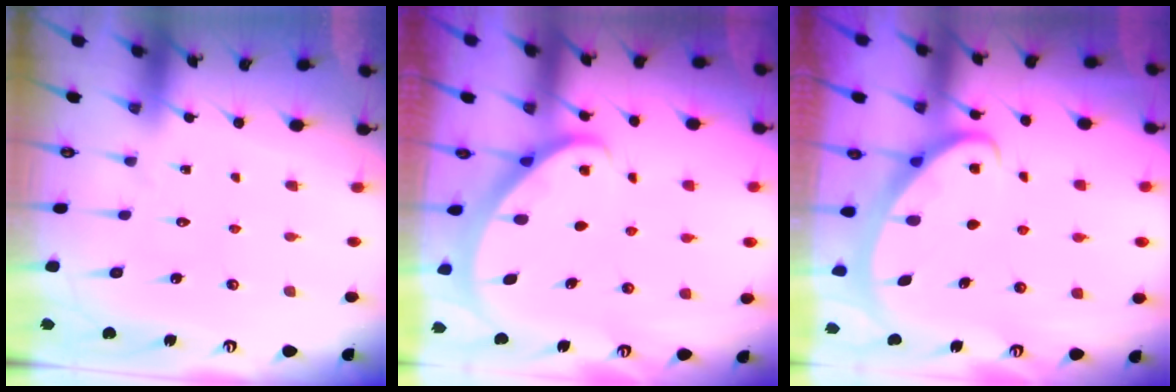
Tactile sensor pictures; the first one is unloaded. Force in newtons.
{"total": 1.8, "press": 1.8, "slide": 0.1}
{"total": 3.0, "press": 3.0, "slide": 0.4}